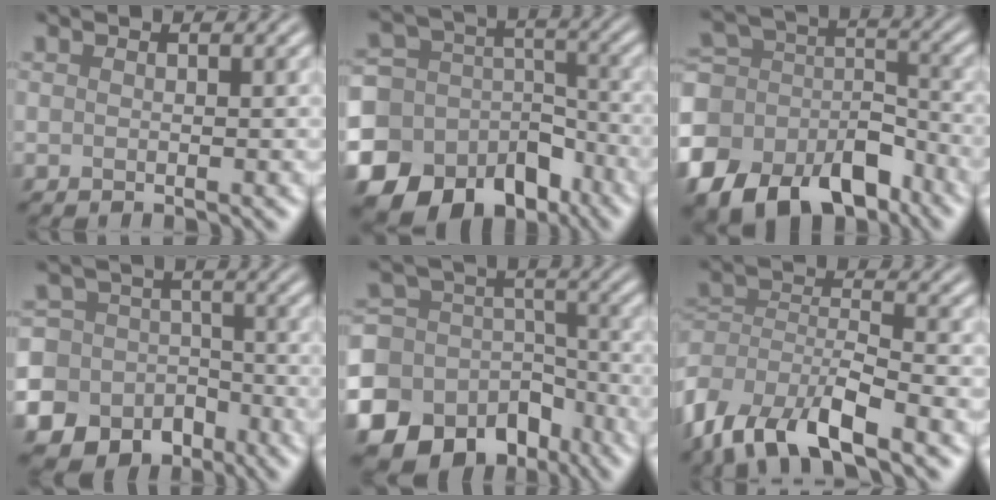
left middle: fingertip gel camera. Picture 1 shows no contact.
{"total": 18.7, "force": [-10.6, 14.0, 6.2], "torque": [-0.128, -0.057, -0.167]}
{"total": 14.4, "force": [-8.4, 9.3, 7.1], "torque": [-0.147, -0.029, -0.125]}
{"total": 16.0, "force": [-8.9, 13.0, 2.7], "torque": [-0.074, -0.060, -0.140]}
{"total": 17.4, "force": [-10.0, 13.2, 5.3], "torque": [-0.115, -0.057, -0.158]}
{"total": 9.4, "force": [-6.4, 3.5, 6.0], "torque": [-0.115, -0.006, -0.134]}